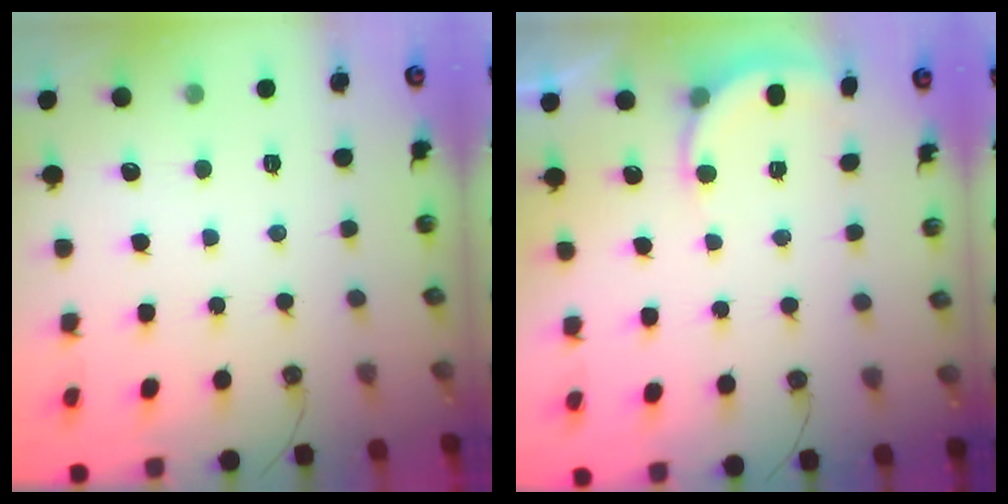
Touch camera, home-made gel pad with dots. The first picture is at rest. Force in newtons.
{"total": 3.5, "press": 3.1, "slide": 1.6}